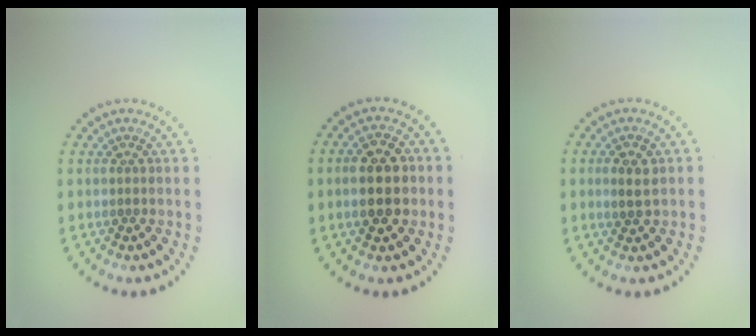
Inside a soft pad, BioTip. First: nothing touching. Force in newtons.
{"total": 4.9, "press": 4.9, "slide": 0.4}
{"total": 2.1, "press": 2.0, "slide": 0.3}